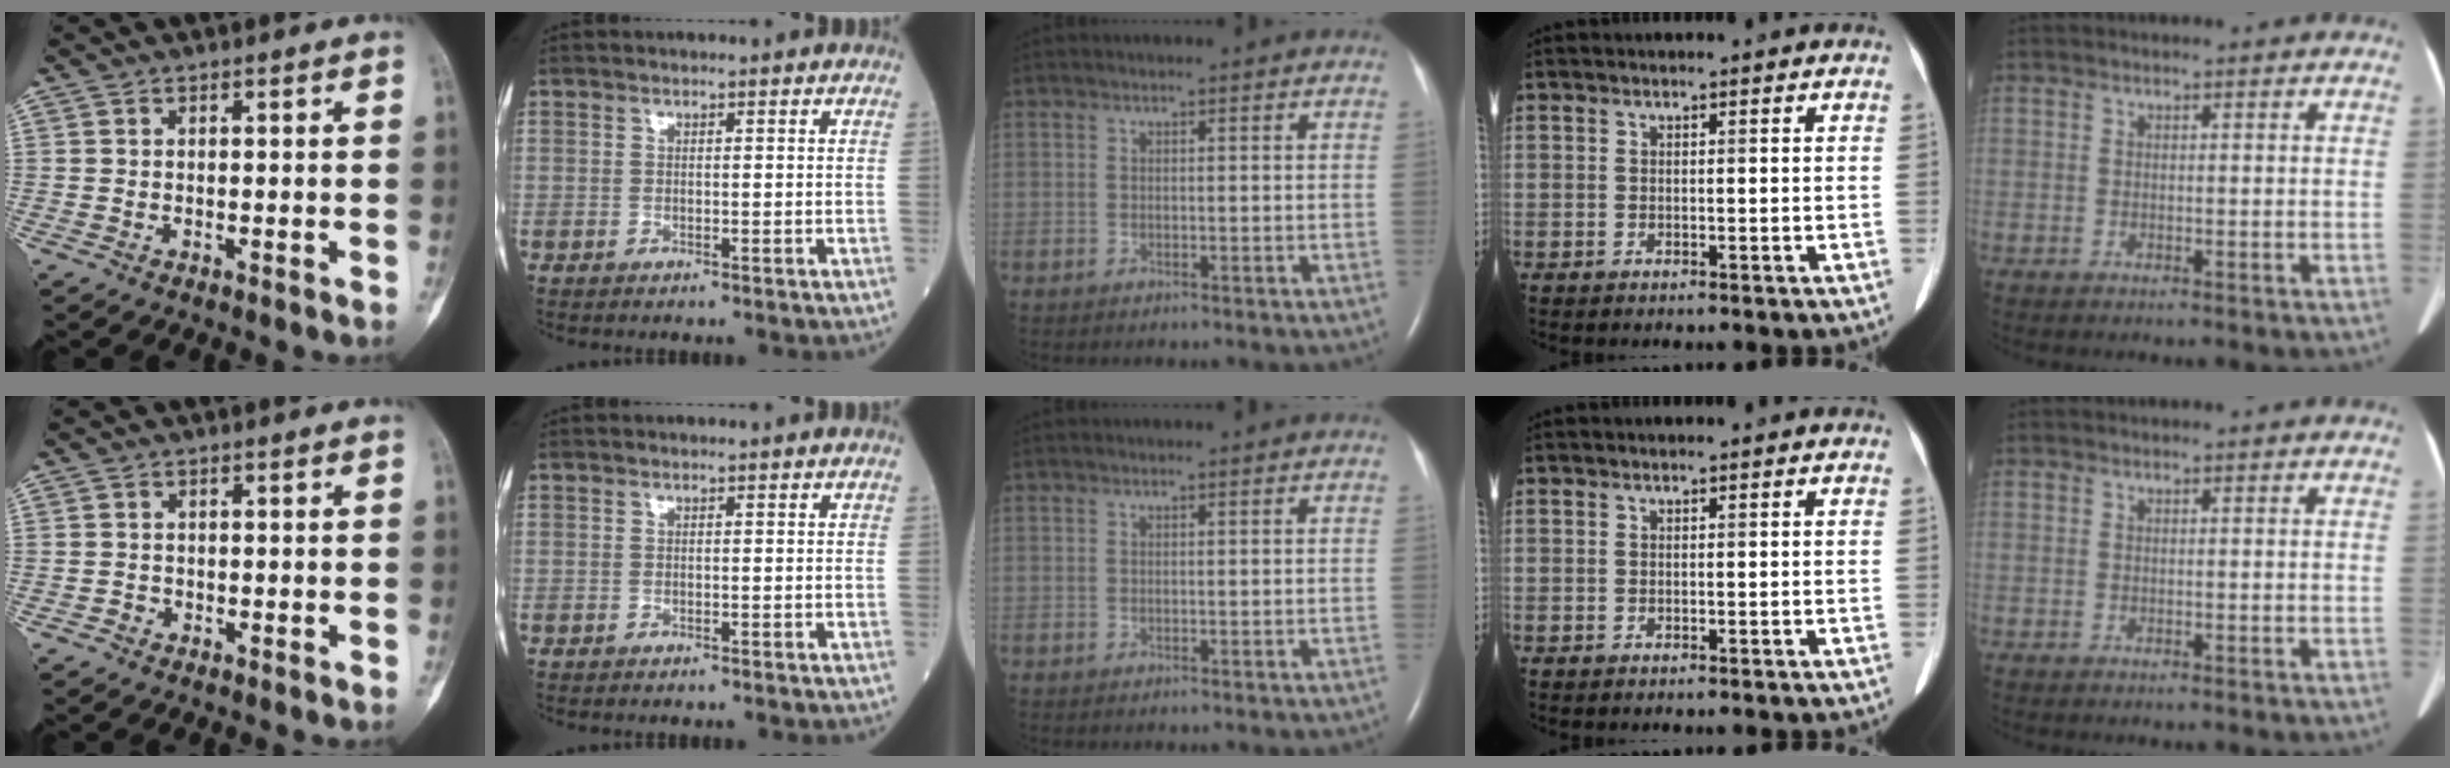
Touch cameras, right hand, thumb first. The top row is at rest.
{"thumb": {"total": 1.1, "force": [-0.6, 0.9, 0.1], "torque": [0.002, 0.005, -0.016]}}